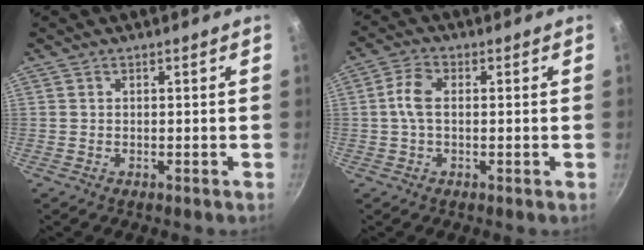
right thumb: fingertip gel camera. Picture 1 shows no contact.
{"total": 4.8, "force": [0.2, 2.6, 4.0], "torque": [-0.090, 0.014, -0.005]}